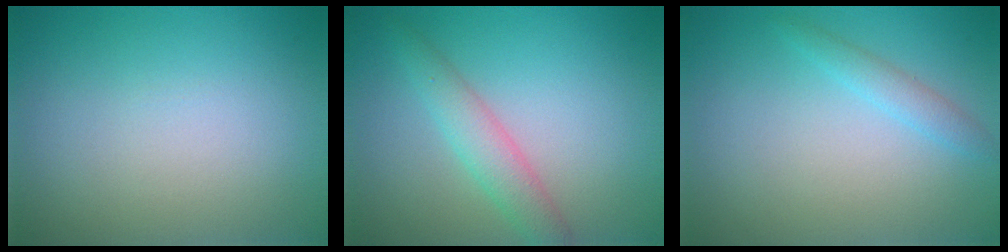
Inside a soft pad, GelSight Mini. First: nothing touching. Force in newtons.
{"total": 2.9, "press": 2.9, "slide": 0.1}
{"total": 1.4, "press": 1.4, "slide": 0.1}